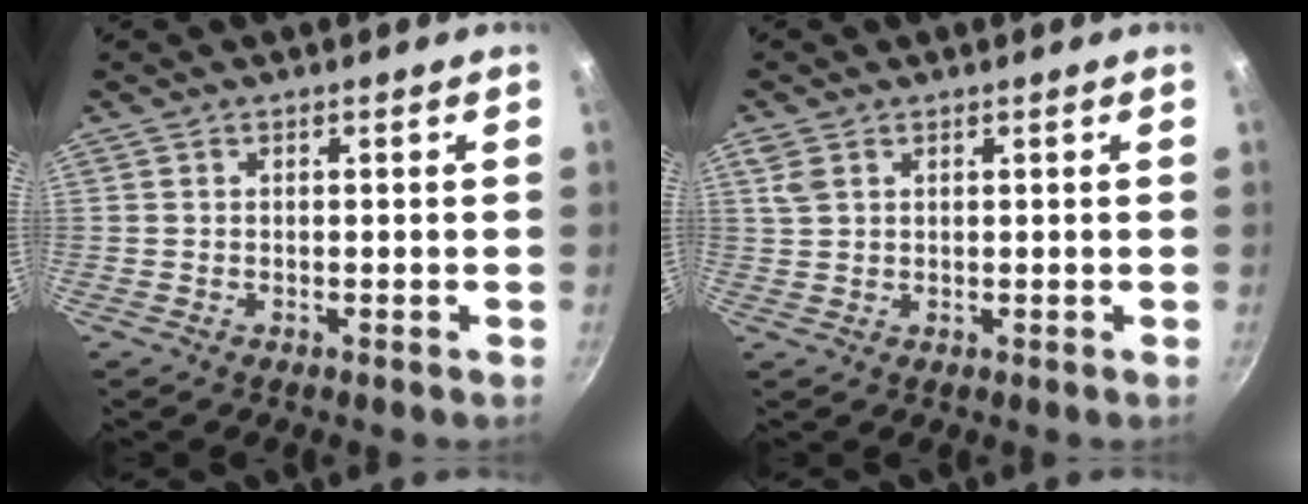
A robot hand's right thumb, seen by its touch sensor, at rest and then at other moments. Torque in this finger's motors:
{"motor_torque": [0.34, 0.77, 0.54, 0.48, 0.00]}